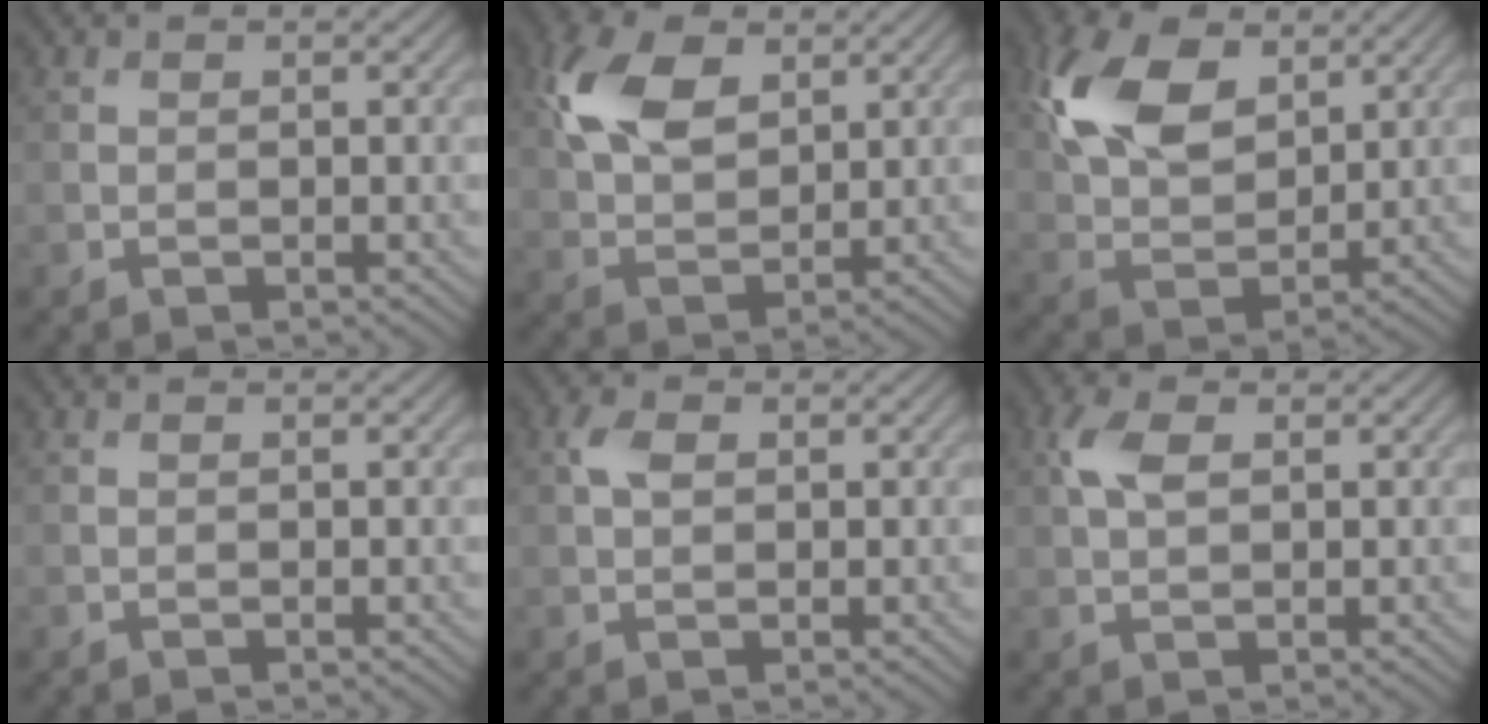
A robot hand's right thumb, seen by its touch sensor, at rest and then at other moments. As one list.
[{"total": 8.6, "force": [3.3, 5.1, 6.1], "torque": [-0.145, 0.009, 0.061]}, {"total": 11.0, "force": [4.4, 6.5, 7.7], "torque": [-0.189, 0.014, 0.086]}, {"total": 0.0}, {"total": 2.2, "force": [0.7, 1.4, 1.6], "torque": [-0.039, 0.004, 0.011]}, {"total": 3.6, "force": [1.1, 2.0, 2.8], "torque": [-0.071, 0.007, 0.021]}]